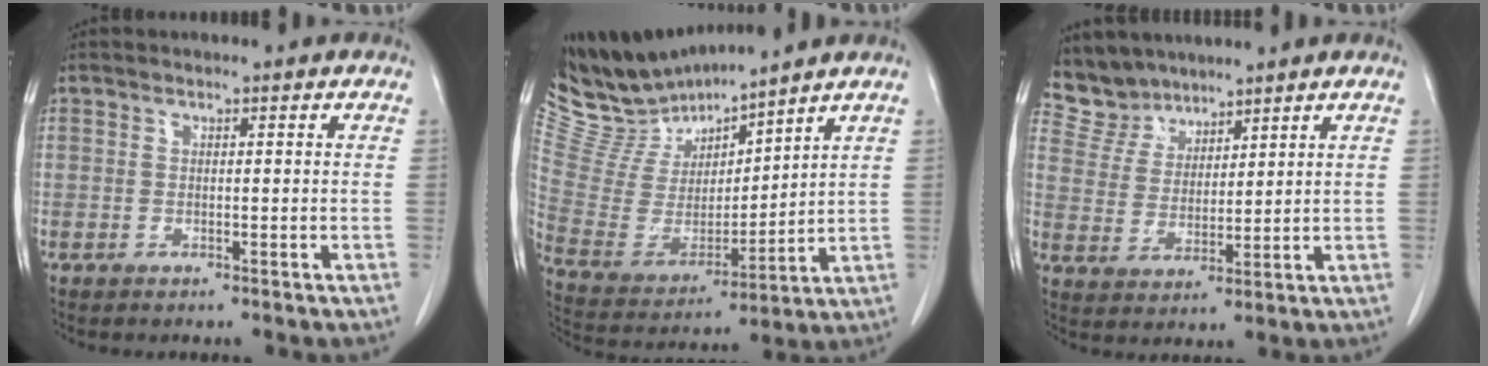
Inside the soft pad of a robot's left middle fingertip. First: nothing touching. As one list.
[{"total": 12.5, "force": [12.1, 1.7, 2.3], "torque": [-0.068, -0.002, 0.255]}, {"total": 6.0, "force": [5.6, 2.2, -0.1], "torque": [-0.006, 0.008, 0.124]}]